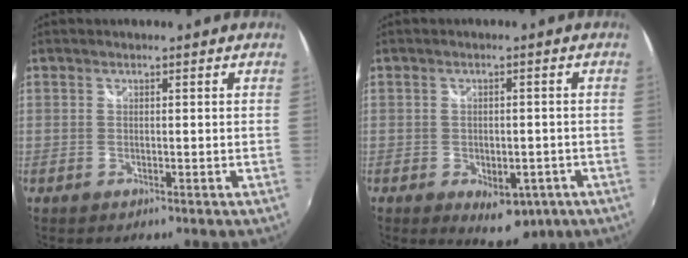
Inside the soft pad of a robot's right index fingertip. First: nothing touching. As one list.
[{"total": 8.2, "force": [-4.1, 4.8, 5.3], "torque": [-0.082, -0.012, -0.046]}]